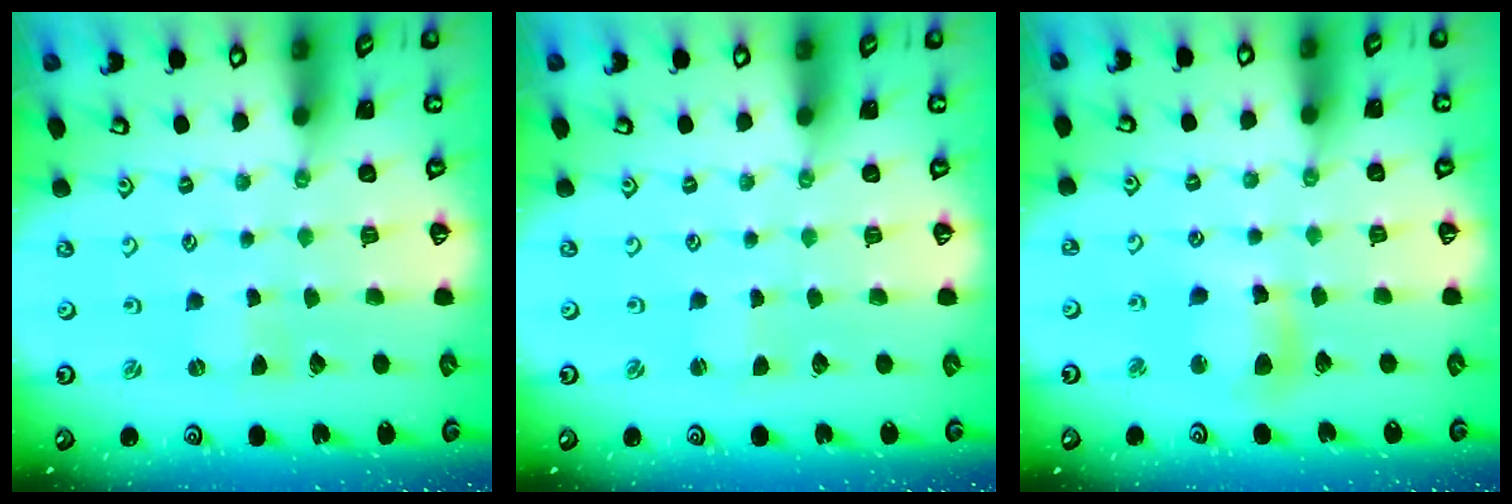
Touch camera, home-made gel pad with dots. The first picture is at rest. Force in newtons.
{"total": 0.0}
{"total": 9.7, "press": 9.7, "slide": 1.2}